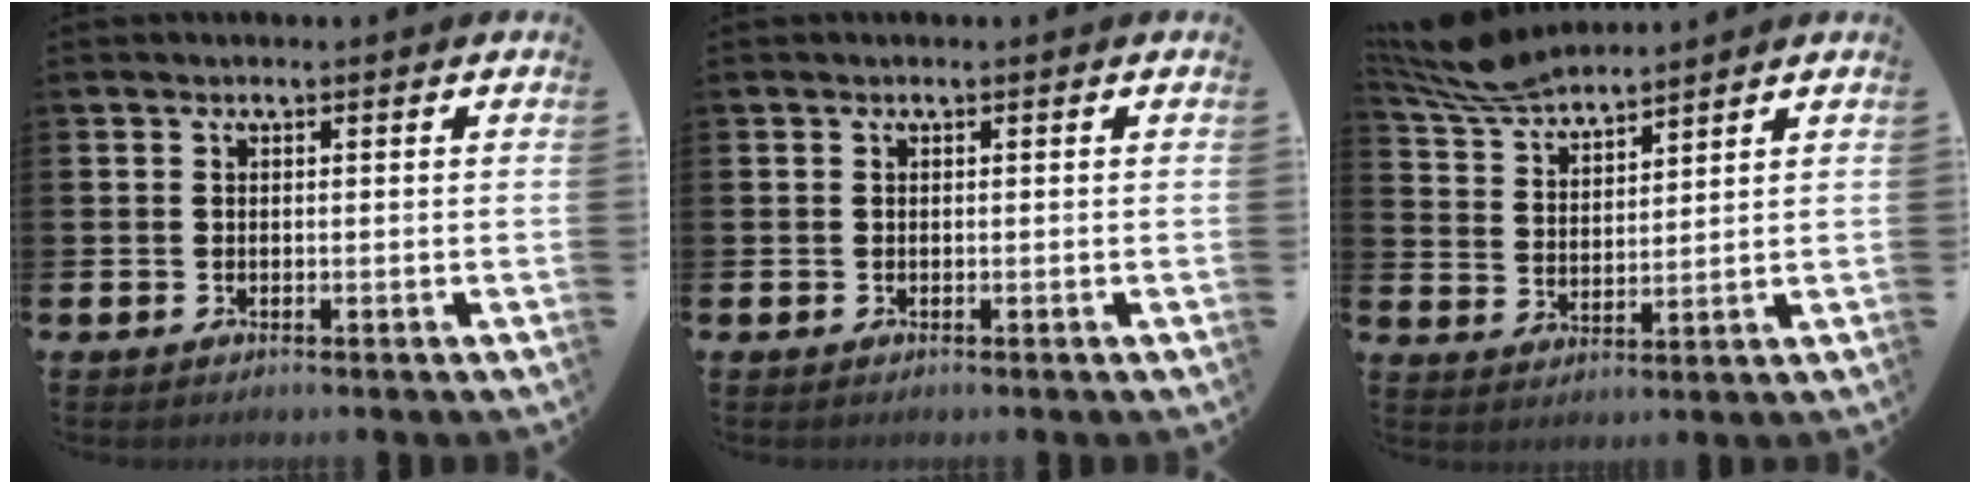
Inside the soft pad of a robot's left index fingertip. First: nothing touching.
{"total": 0.0}
{"total": 6.9, "force": [6.6, 1.1, 1.7], "torque": [-0.055, -0.033, 0.121]}